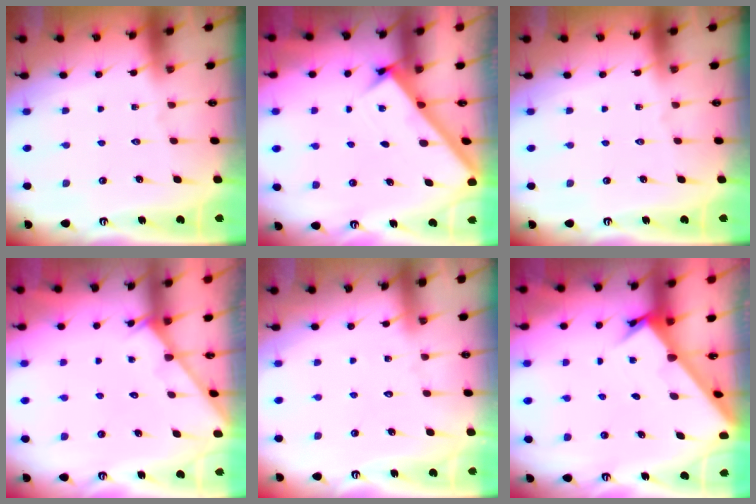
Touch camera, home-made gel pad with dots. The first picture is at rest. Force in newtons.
{"total": 2.6, "press": 2.5, "slide": 0.3}
{"total": 0.0}
{"total": 2.4, "press": 2.4, "slide": 0.2}
{"total": 5.3, "press": 5.2, "slide": 0.5}
{"total": 2.5, "press": 2.5, "slide": 0.3}